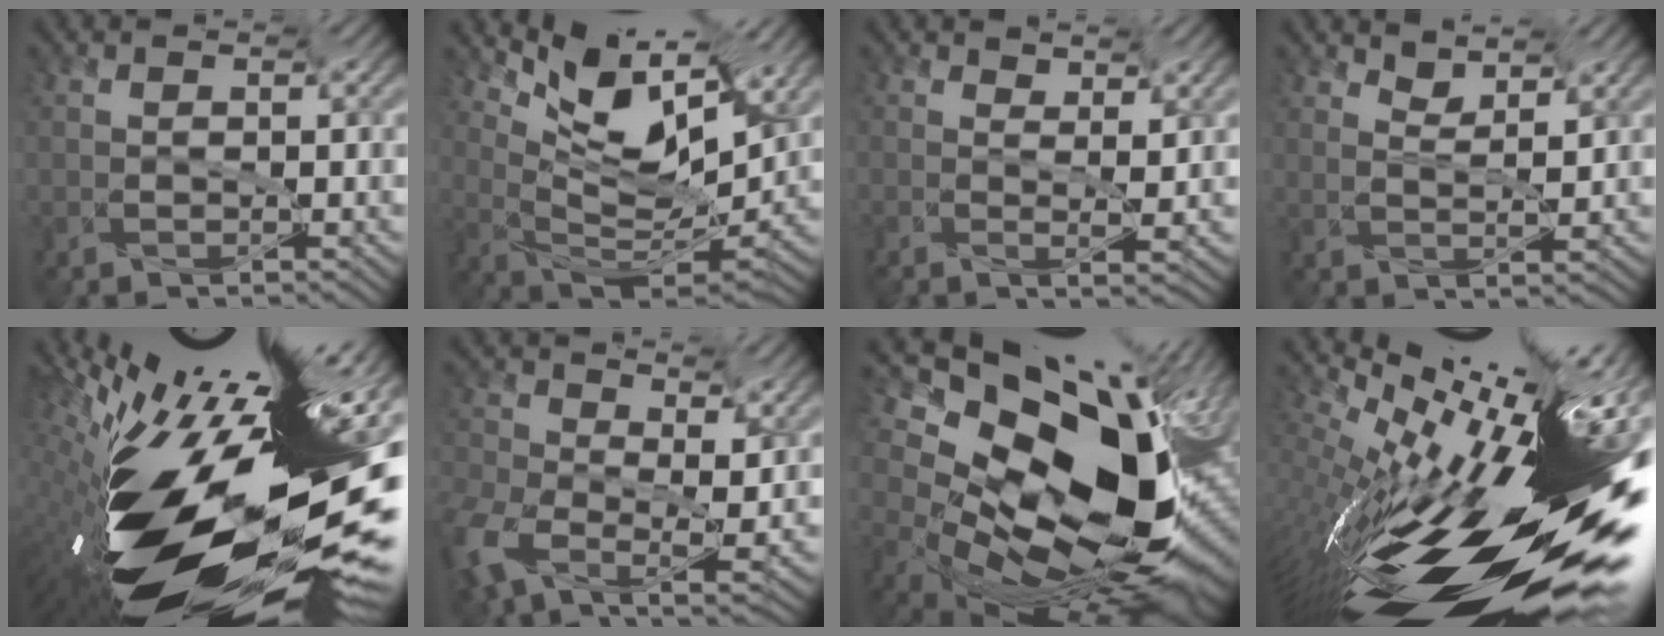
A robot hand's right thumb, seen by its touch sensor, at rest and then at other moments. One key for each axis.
{"total": 9.1, "fx": 5.0, "fy": 3.0, "fz": 6.9, "tx": -0.127, "ty": 0.009, "tz": 0.103}
{"total": 1.9, "fx": 1.4, "fy": 0.4, "fz": 1.2, "tx": -0.027, "ty": -0.004, "tz": 0.014}
{"total": 2.9, "fx": 2.8, "fy": -0.5, "fz": 0.5, "tx": -0.009, "ty": -0.006, "tz": 0.048}
{"total": 16.1, "fx": -5.4, "fy": 4.7, "fz": 14.4, "tx": -0.220, "ty": -0.026, "tz": -0.101}
{"total": 10.2, "fx": -0.8, "fy": 7.3, "fz": 7.0, "tx": -0.189, "ty": -0.018, "tz": 0.001}
{"total": 16.3, "fx": 1.7, "fy": 10.2, "fz": 12.6, "tx": -0.247, "ty": -0.013, "tz": 0.049}
{"total": 16.1, "fx": -4.6, "fy": 2.5, "fz": 15.2, "tx": -0.182, "ty": -0.013, "tz": -0.079}